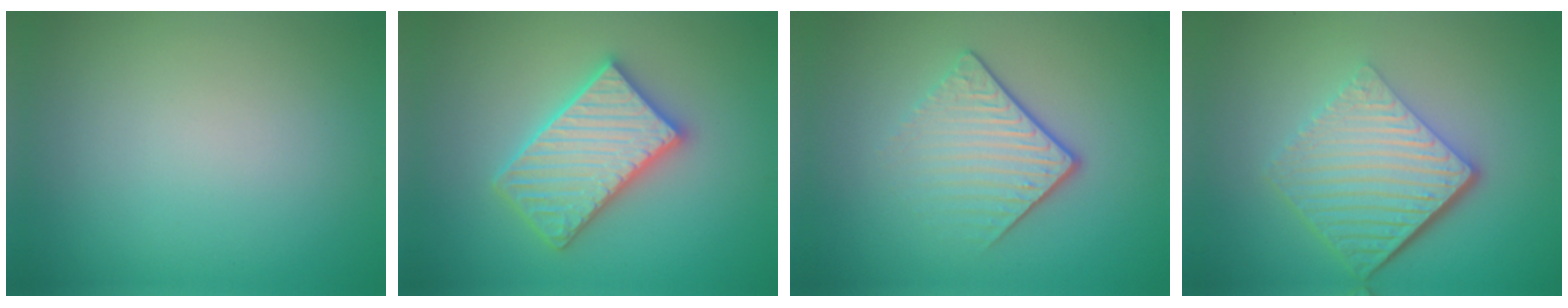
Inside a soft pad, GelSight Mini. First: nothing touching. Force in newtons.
{"total": 5.5, "press": 5.5, "slide": 0.8}
{"total": 4.2, "press": 2.9, "slide": 3.1}
{"total": 7.0, "press": 4.5, "slide": 5.3}